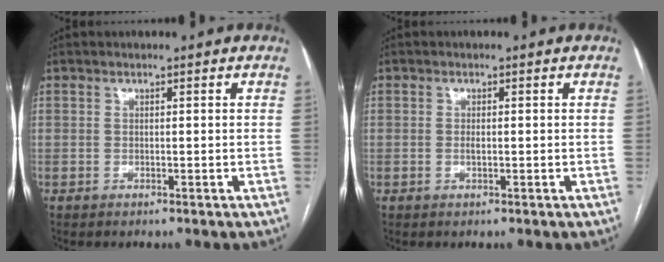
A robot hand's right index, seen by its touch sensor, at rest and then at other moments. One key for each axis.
{"total": 0.8, "fx": 0.0, "fy": 0.2, "fz": 0.8, "tx": -0.019, "ty": 0.000, "tz": 0.003}